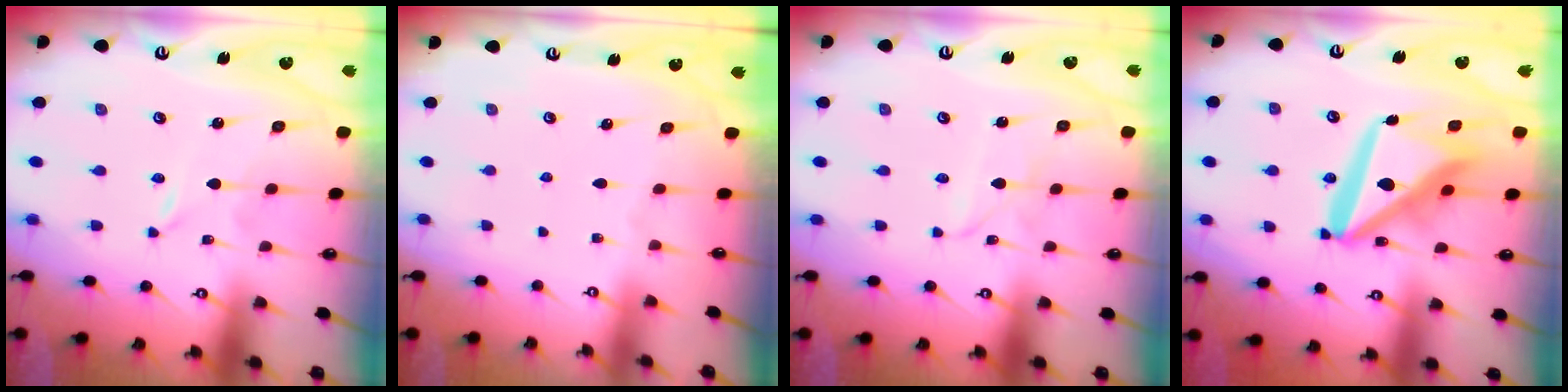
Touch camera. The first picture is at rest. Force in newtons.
{"total": 0.0}
{"total": 2.4, "press": 2.4, "slide": 0.3}
{"total": 18.0, "press": 17.9, "slide": 2.1}